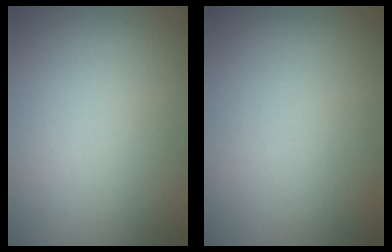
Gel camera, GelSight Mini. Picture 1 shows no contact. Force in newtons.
{"total": 0.0}